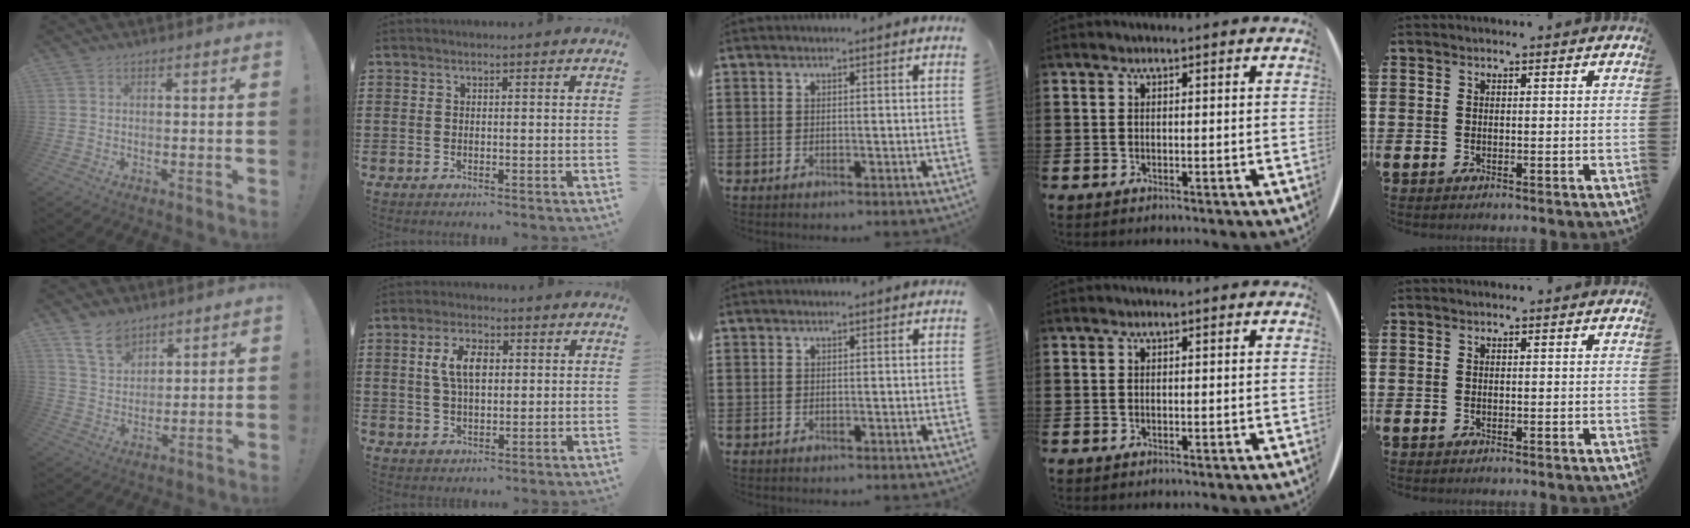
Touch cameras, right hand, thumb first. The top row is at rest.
{"thumb": {"total": 9.1, "force": [6.9, 5.0, 3.3], "torque": [-0.065, -0.037, 0.134]}, "index": {"total": 6.0, "force": [1.3, 3.1, 4.9], "torque": [-0.106, 0.015, 0.020]}}